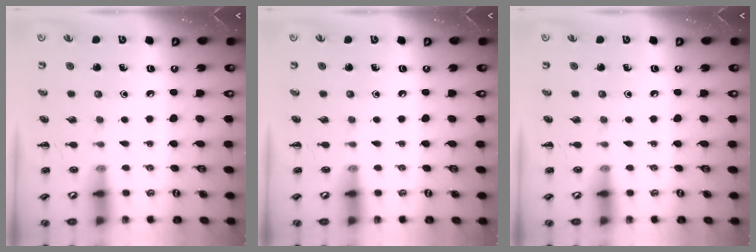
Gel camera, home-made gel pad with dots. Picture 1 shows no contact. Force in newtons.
{"total": 0.0}
{"total": 0.0}